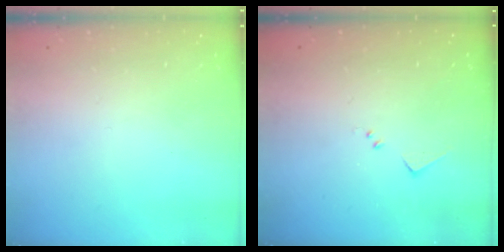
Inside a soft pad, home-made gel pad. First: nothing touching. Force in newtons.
{"total": 6.0, "press": 6.0, "slide": 0.5}